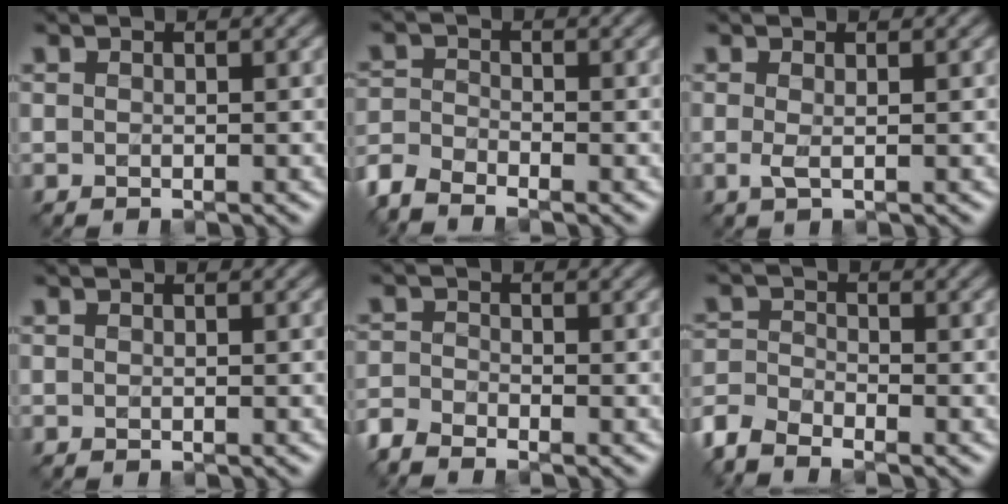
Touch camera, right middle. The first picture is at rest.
{"total": 3.6, "force": [-3.1, 1.1, 1.4], "torque": [-0.032, -0.008, -0.076]}
{"total": 1.1, "force": [0.0, 0.2, 1.1], "torque": [-0.025, -0.003, -0.001]}
{"total": 0.0}
{"total": 2.5, "force": [-2.3, 0.6, 0.8], "torque": [-0.020, -0.008, -0.061]}
{"total": 4.0, "force": [-3.3, 1.4, 1.7], "torque": [-0.037, -0.006, -0.081]}